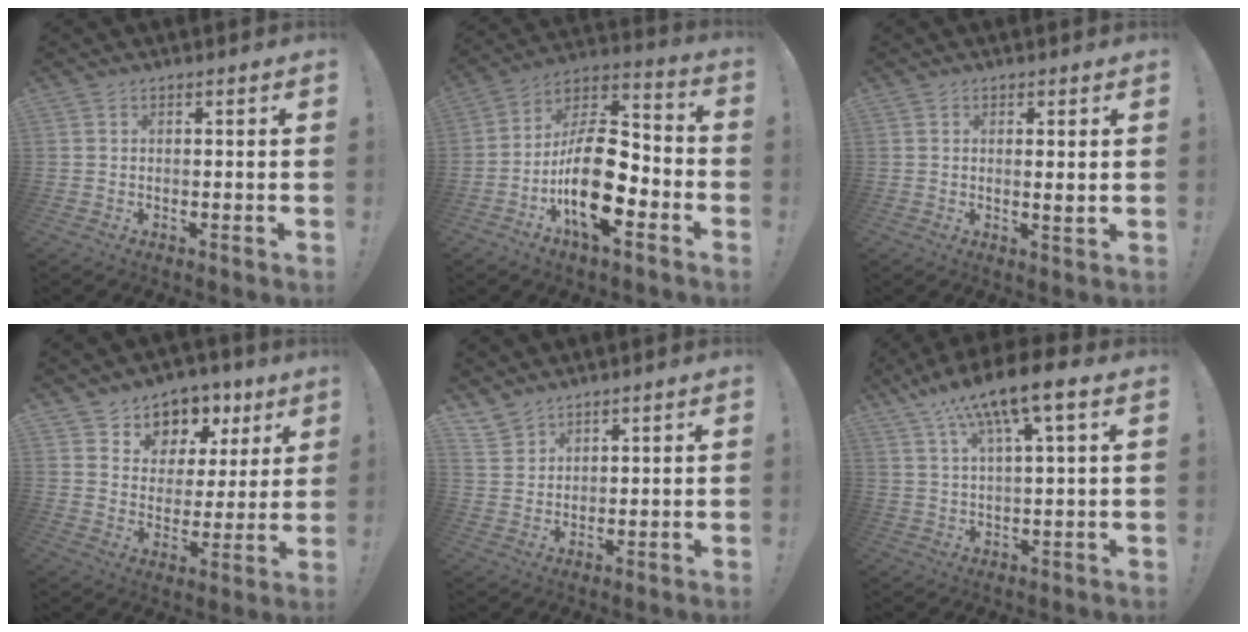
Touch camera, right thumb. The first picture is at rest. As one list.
[{"total": 21.0, "force": [-6.9, 9.9, 17.1], "torque": [-0.305, 0.034, -0.111]}, {"total": 2.1, "force": [0.7, -0.1, 2.0], "torque": [-0.020, -0.010, 0.008]}, {"total": 8.1, "force": [5.0, 6.2, 1.6], "torque": [-0.016, -0.046, 0.095]}, {"total": 5.0, "force": [4.3, 2.5, 0.8], "torque": [-0.019, -0.030, 0.085]}, {"total": 11.7, "force": [6.8, 1.7, 9.3], "torque": [-0.164, -0.033, 0.110]}]